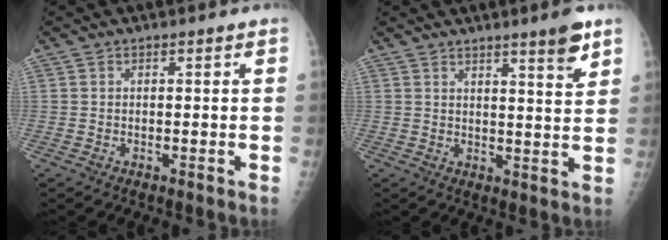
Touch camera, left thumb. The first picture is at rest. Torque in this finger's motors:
{"motor_torque": [-0.19, -0.24, -0.06, -0.21, 0.08]}